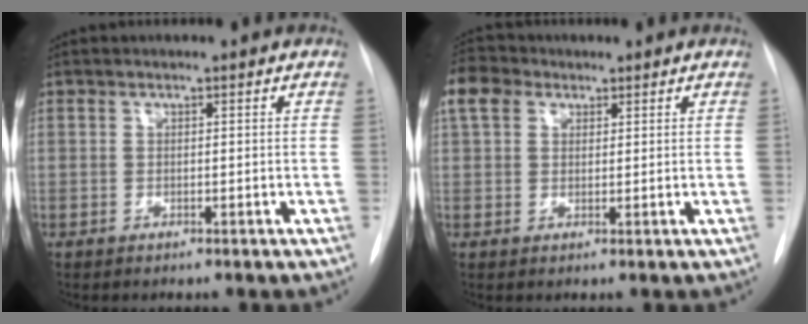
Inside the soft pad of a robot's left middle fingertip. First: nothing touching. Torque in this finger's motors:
{"motor_torque": [0.33, -0.24, 0.30, 0.07]}